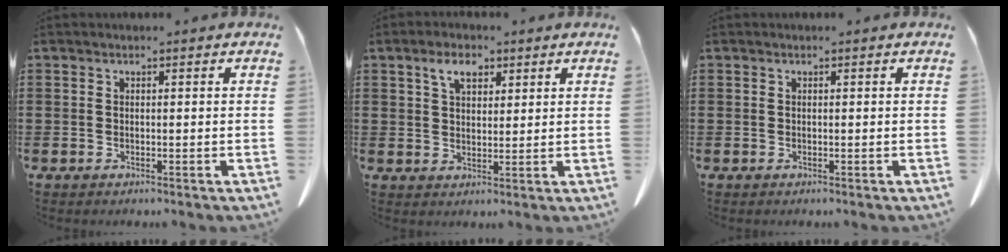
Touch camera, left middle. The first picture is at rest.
{"total": 4.4, "force": [2.7, 2.4, 2.5], "torque": [-0.053, 0.005, 0.047]}
{"total": 0.0}